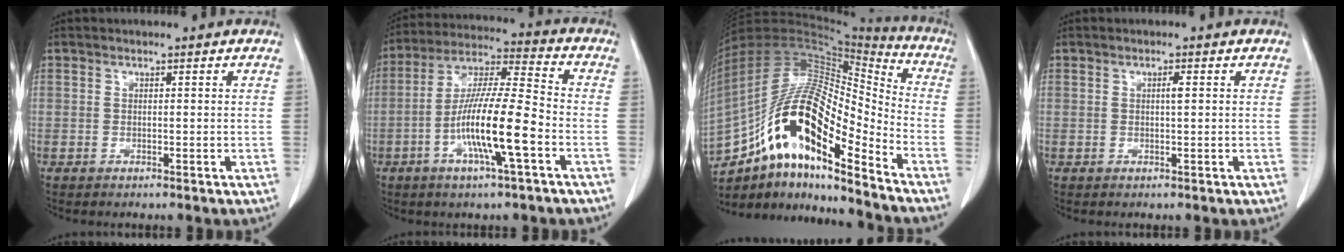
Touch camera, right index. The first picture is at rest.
{"total": 13.7, "force": [-4.5, 0.8, 13.0], "torque": [-0.245, 0.000, -0.084]}
{"total": 20.8, "force": [-11.8, 5.0, 16.5], "torque": [-0.330, 0.016, -0.207]}
{"total": 1.1, "force": [0.2, 0.1, 1.0], "torque": [-0.020, 0.002, 0.003]}